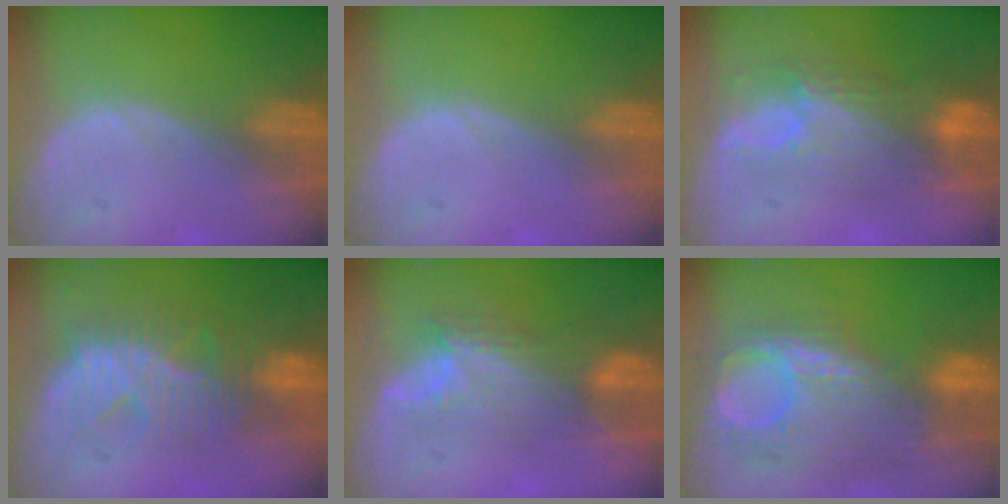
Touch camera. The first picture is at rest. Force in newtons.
{"total": 0.0}
{"total": 9.8, "press": 8.3, "slide": 5.1}
{"total": 9.0, "press": 8.6, "slide": 2.5}
{"total": 7.6, "press": 7.2, "slide": 2.2}
{"total": 11.5, "press": 10.4, "slide": 4.9}